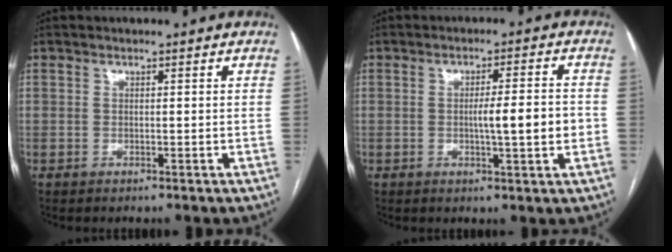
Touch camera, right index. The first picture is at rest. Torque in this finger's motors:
{"motor_torque": [1.02, 0.05, 0.49, 0.11]}